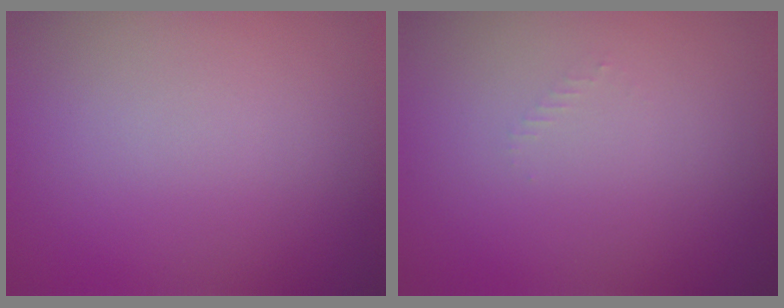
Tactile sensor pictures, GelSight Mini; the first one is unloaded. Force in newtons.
{"total": 0.5, "press": 0.5, "slide": 0.2}